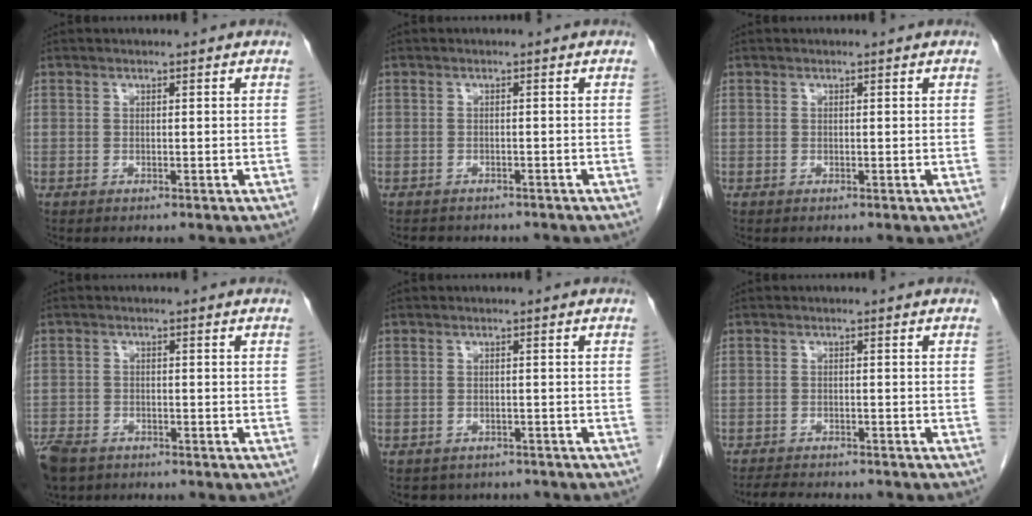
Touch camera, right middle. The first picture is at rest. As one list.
[{"total": 4.9, "force": [-4.3, 2.0, 1.4], "torque": [-0.024, -0.002, -0.049]}, {"total": 0.0}, {"total": 8.1, "force": [-5.7, 4.6, 3.5], "torque": [-0.085, -0.010, -0.097]}, {"total": 4.7, "force": [-4.1, 2.4, 0.3], "torque": [-0.003, 0.005, -0.047]}, {"total": 6.6, "force": [-6.1, 1.2, 2.3], "torque": [-0.038, -0.010, -0.088]}]